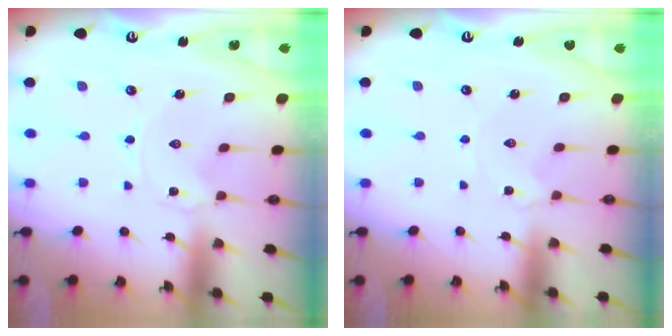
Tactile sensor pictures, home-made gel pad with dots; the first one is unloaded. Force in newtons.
{"total": 1.4, "press": 1.3, "slide": 0.3}